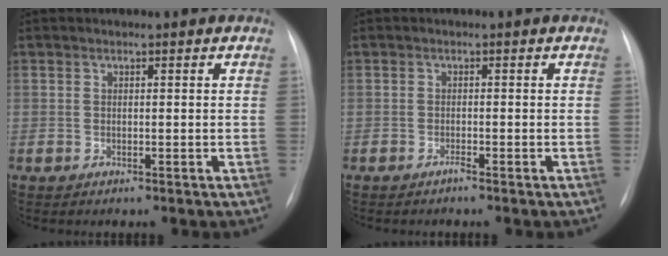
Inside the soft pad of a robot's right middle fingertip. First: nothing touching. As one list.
[{"total": 0.6, "force": [-0.6, -0.1, 0.3], "torque": [-0.004, 0.000, -0.012]}]